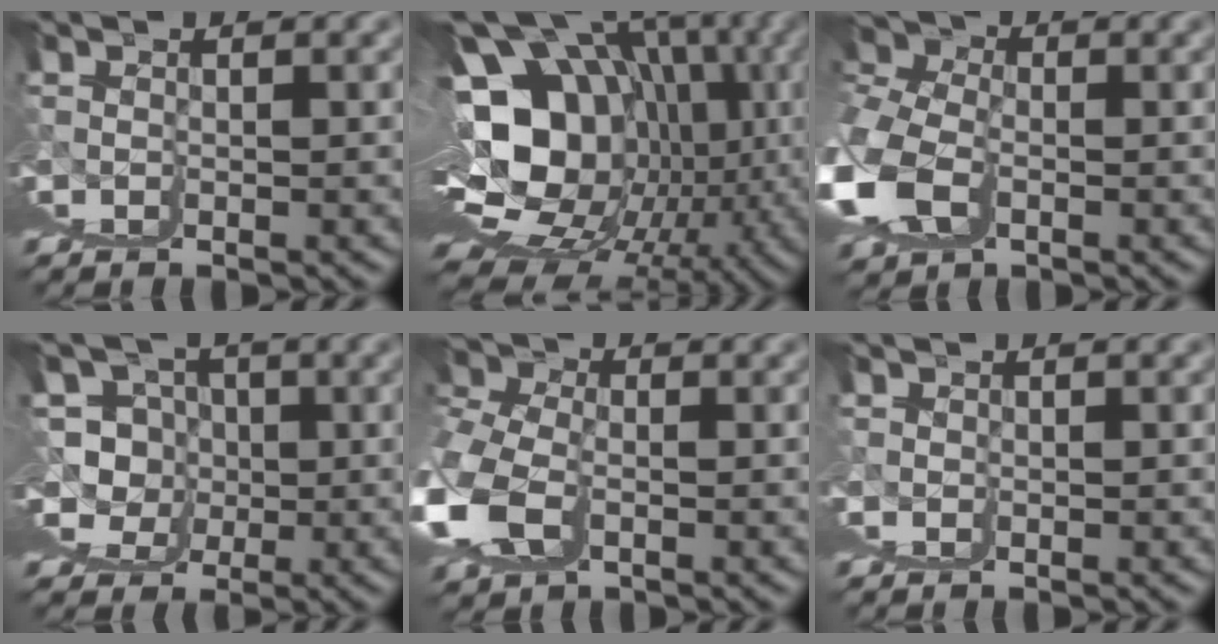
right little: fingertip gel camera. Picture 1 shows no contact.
{"total": 16.8, "force": [0.7, 8.1, 14.7], "torque": [-0.205, -0.013, 0.043]}
{"total": 4.7, "force": [-0.5, 3.3, 3.3], "torque": [-0.069, -0.030, 0.008]}
{"total": 5.8, "force": [1.6, 4.4, 3.4], "torque": [-0.051, -0.022, 0.040]}
{"total": 4.0, "force": [-0.2, 2.8, 2.9], "torque": [-0.053, -0.022, 0.011]}
{"total": 0.8, "force": [0.3, 0.7, -0.2], "torque": [0.004, -0.005, 0.004]}